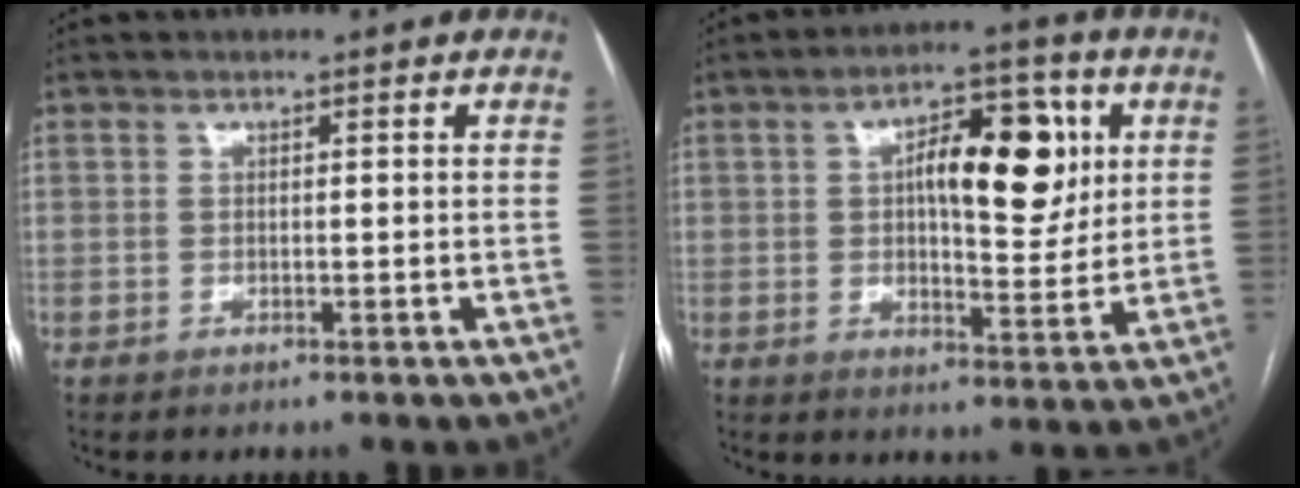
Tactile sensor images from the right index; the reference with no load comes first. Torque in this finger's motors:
{"motor_torque": [0.67, 0.39, 0.29, 0.14]}